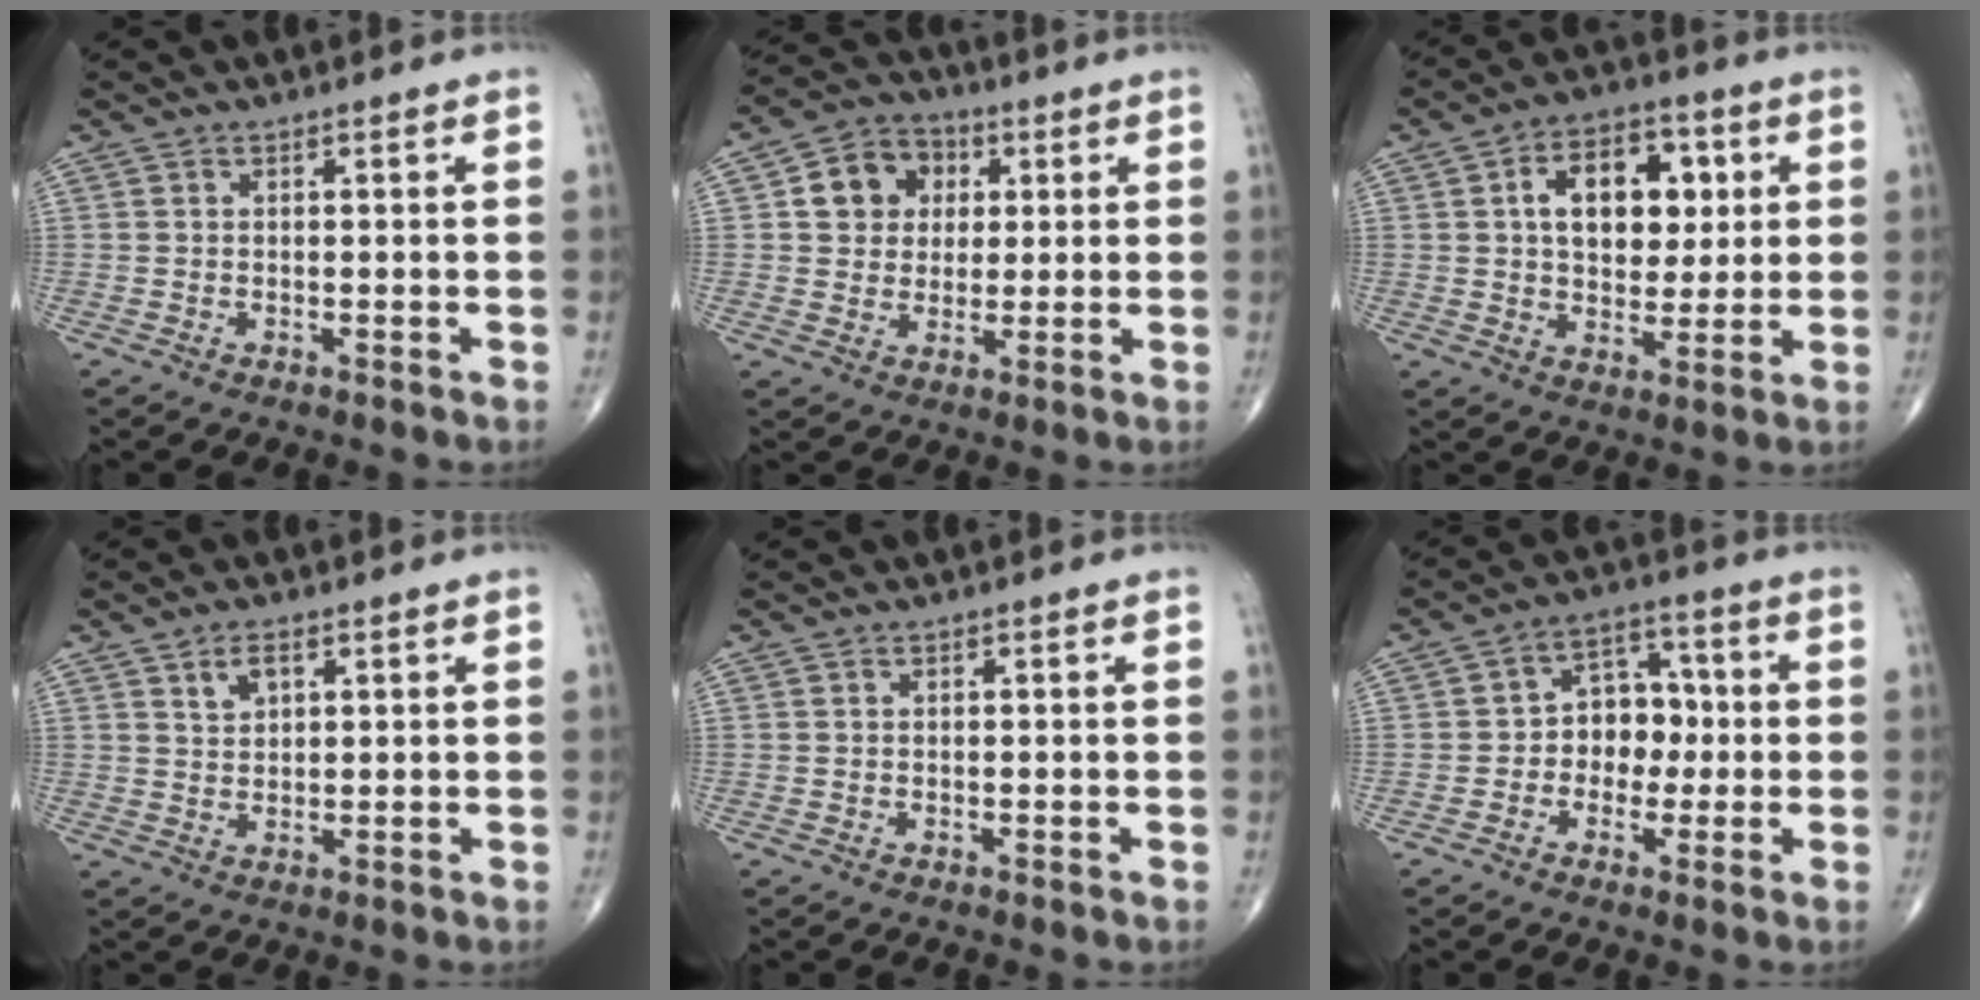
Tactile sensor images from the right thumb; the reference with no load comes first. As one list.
[{"total": 9.7, "force": [2.4, 8.2, 4.5], "torque": [-0.036, 0.002, 0.032]}, {"total": 13.5, "force": [3.0, 8.7, 9.9], "torque": [-0.111, 0.005, 0.045]}, {"total": 3.5, "force": [1.8, 2.0, 2.2], "torque": [-0.032, -0.009, 0.035]}, {"total": 0.0}, {"total": 8.2, "force": [-0.7, 6.5, 5.0], "torque": [-0.032, 0.031, -0.022]}]